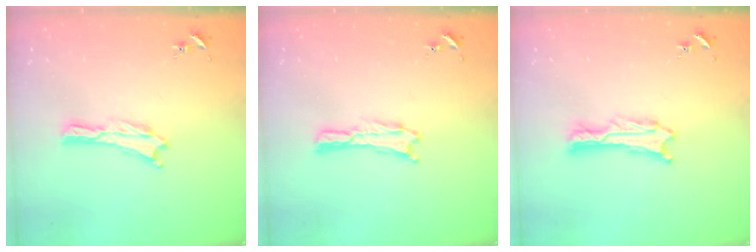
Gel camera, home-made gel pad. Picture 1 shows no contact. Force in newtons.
{"total": 0.0}
{"total": 1.1, "press": 1.1, "slide": 0.2}